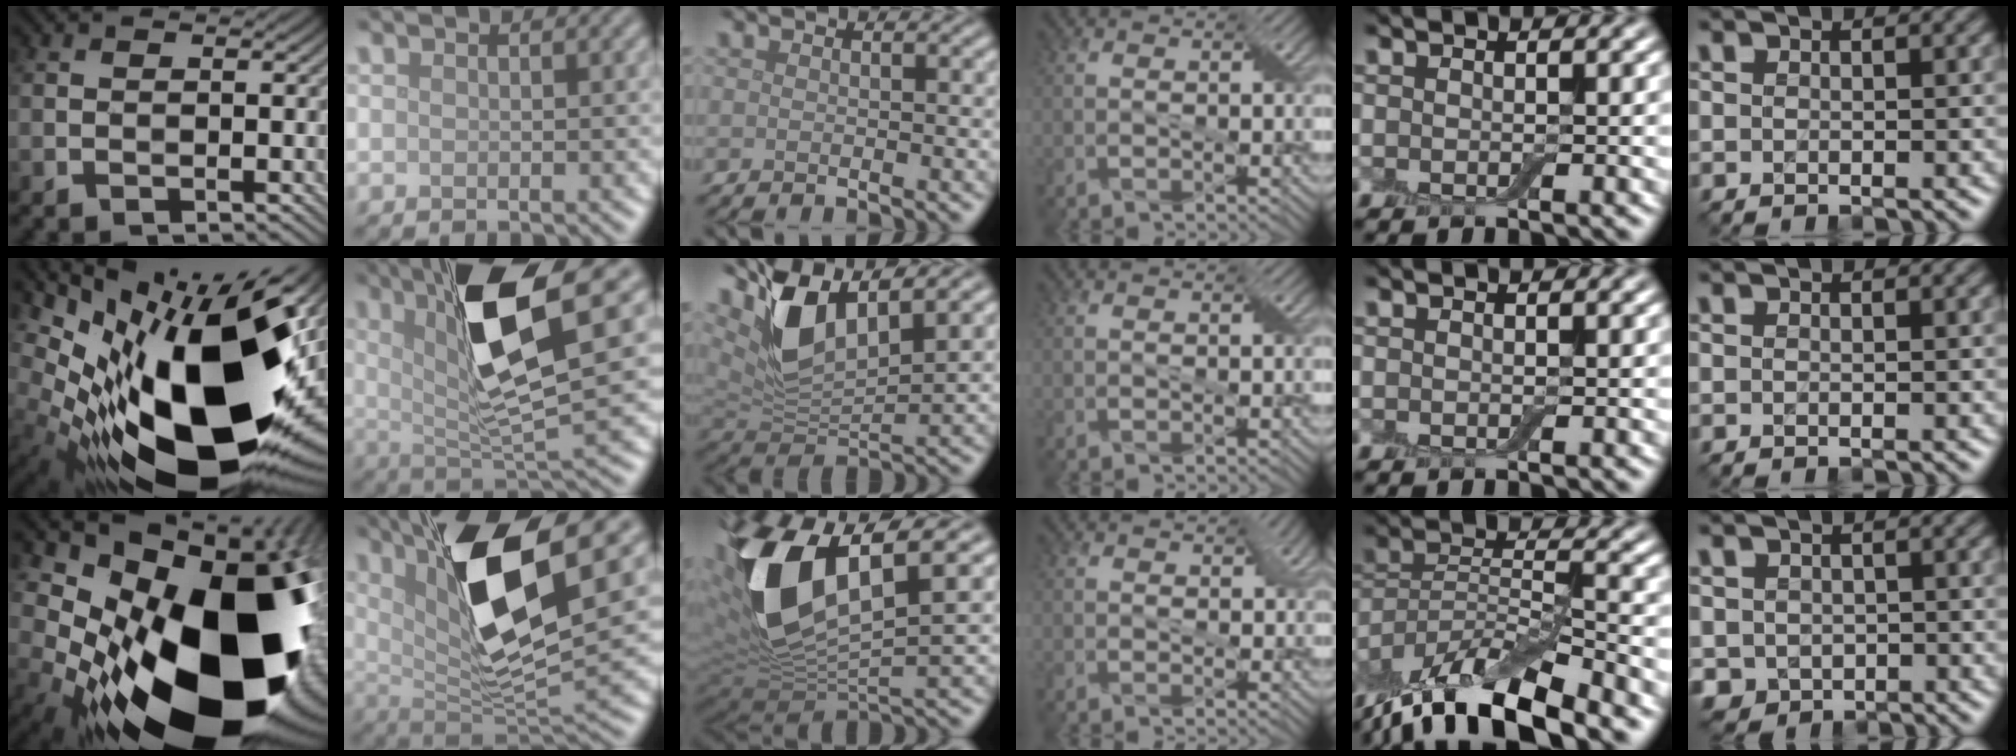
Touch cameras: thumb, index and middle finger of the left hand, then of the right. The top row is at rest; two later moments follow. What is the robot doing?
{"motion": "wrap", "object": "cling film"}